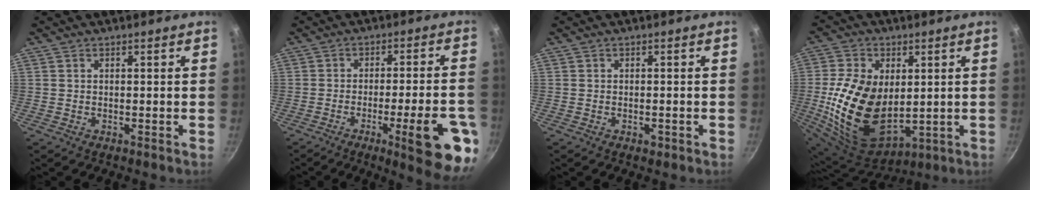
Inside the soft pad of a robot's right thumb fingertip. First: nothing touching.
{"total": 15.1, "force": [-6.1, 3.0, 13.5], "torque": [-0.156, 0.022, -0.078]}
{"total": 1.3, "force": [-0.6, 0.8, 0.9], "torque": [-0.014, 0.003, -0.006]}
{"total": 20.2, "force": [0.5, 13.2, 15.2], "torque": [-0.275, -0.015, 0.029]}